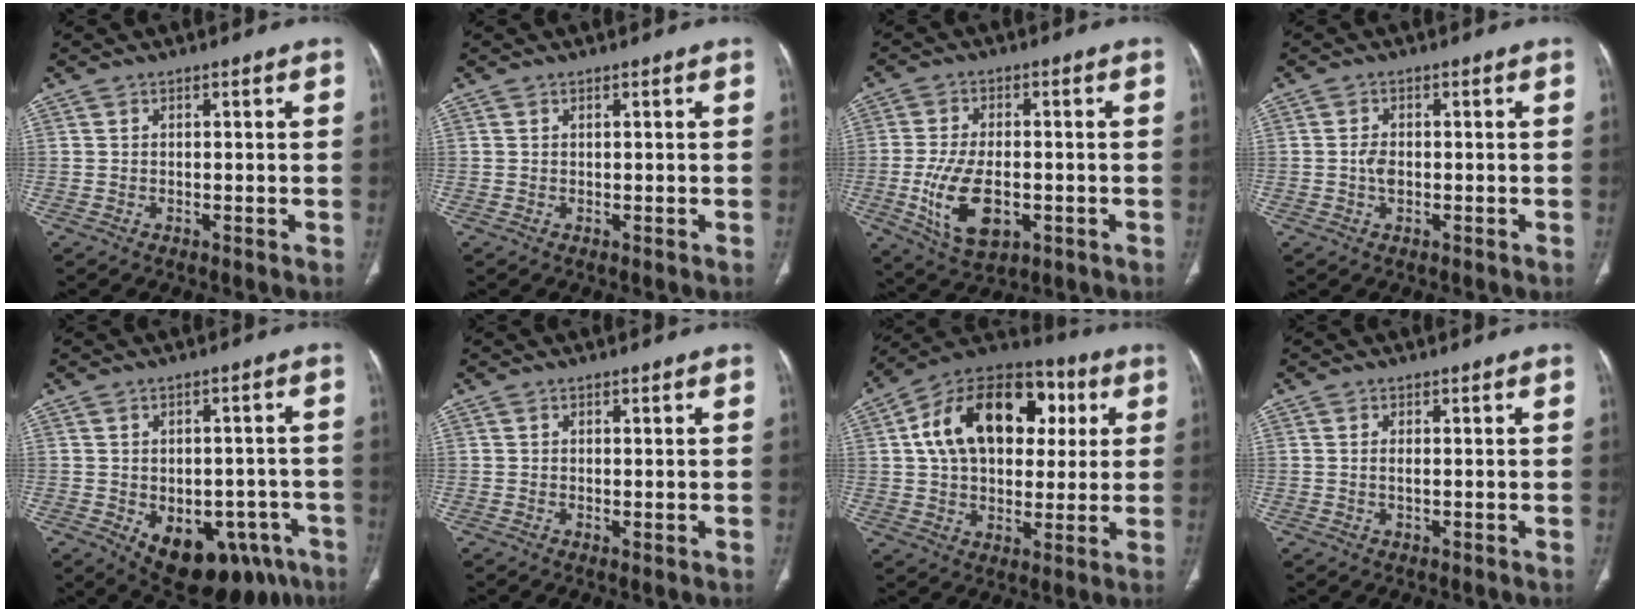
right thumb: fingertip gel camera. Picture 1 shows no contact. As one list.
[{"total": 0.0}, {"total": 11.9, "force": [-2.9, 6.4, 9.6], "torque": [-0.178, -0.001, -0.038]}, {"total": 2.4, "force": [-0.5, 1.5, 1.9], "torque": [-0.037, 0.004, -0.012]}, {"total": 17.4, "force": [-8.0, 10.4, 11.4], "torque": [-0.120, 0.026, -0.089]}, {"total": 0.5, "force": [0.0, 0.2, 0.5], "torque": [-0.015, -0.004, 0.002]}, {"total": 22.8, "force": [5.5, 15.0, 16.2], "torque": [-0.237, 0.019, 0.080]}, {"total": 1.2, "force": [0.2, 0.4, 1.1], "torque": [-0.027, 0.000, 0.006]}]